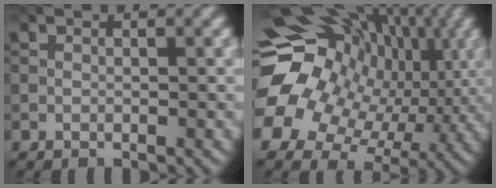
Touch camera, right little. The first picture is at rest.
{"total": 17.1, "force": [1.9, 13.8, 9.9], "torque": [-0.201, 0.002, 0.044]}